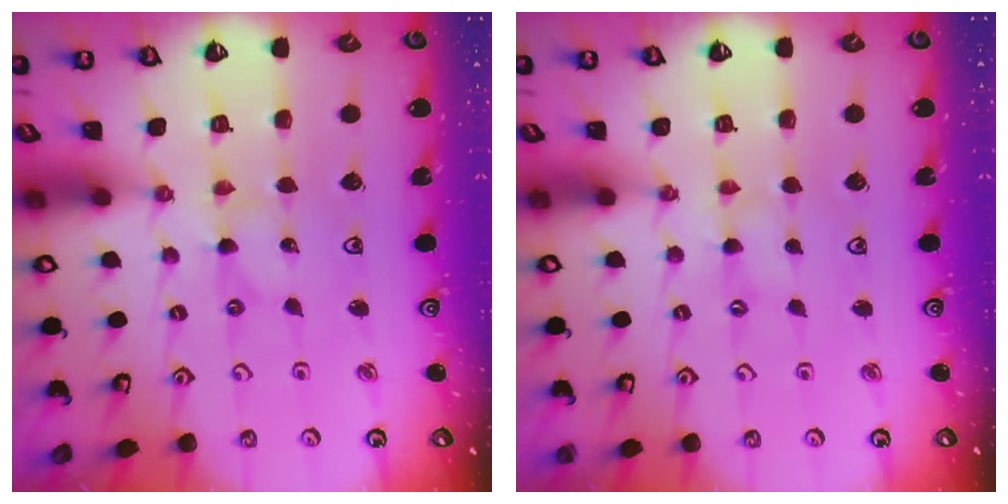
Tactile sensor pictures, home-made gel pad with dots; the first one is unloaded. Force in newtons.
{"total": 1.1, "press": 1.1, "slide": 0.2}